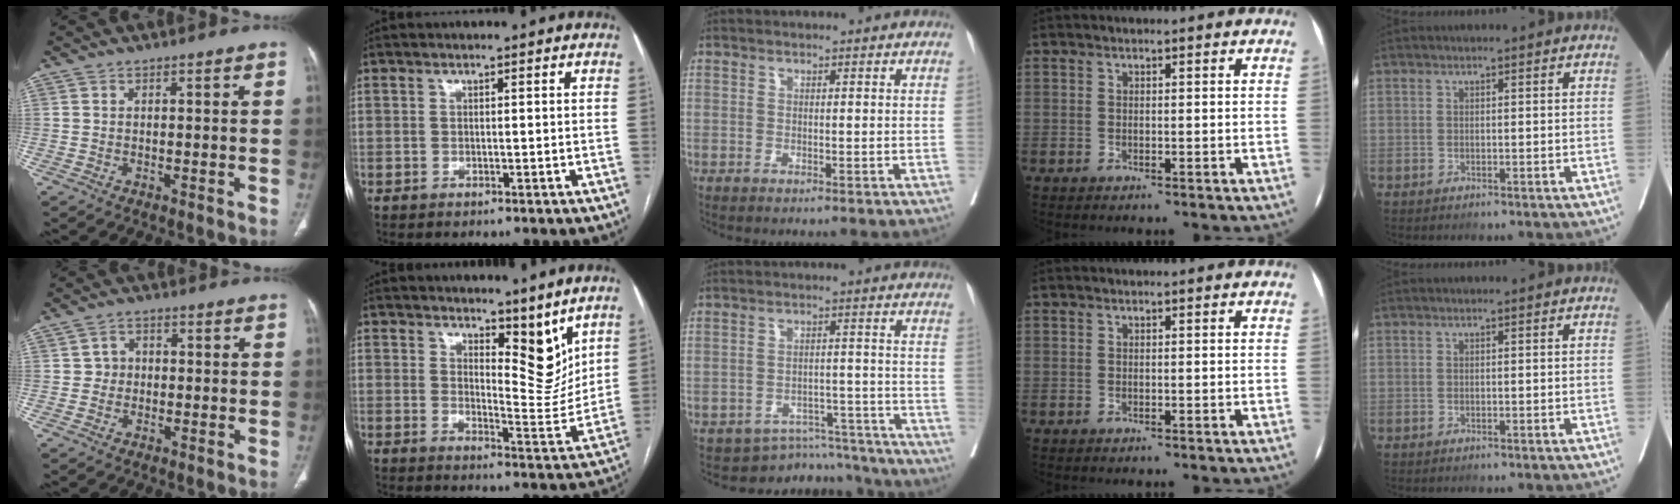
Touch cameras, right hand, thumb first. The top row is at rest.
{"thumb": {"total": 3.2, "force": [-0.2, 3.1, 1.1], "torque": [0.003, 0.009, -0.010]}, "index": {"total": 7.5, "force": [5.4, 2.5, 4.6], "torque": [-0.061, -0.017, 0.087]}, "middle": {"total": 9.5, "force": [-9.2, 2.1, -1.3], "torque": [0.031, 0.042, -0.119]}}